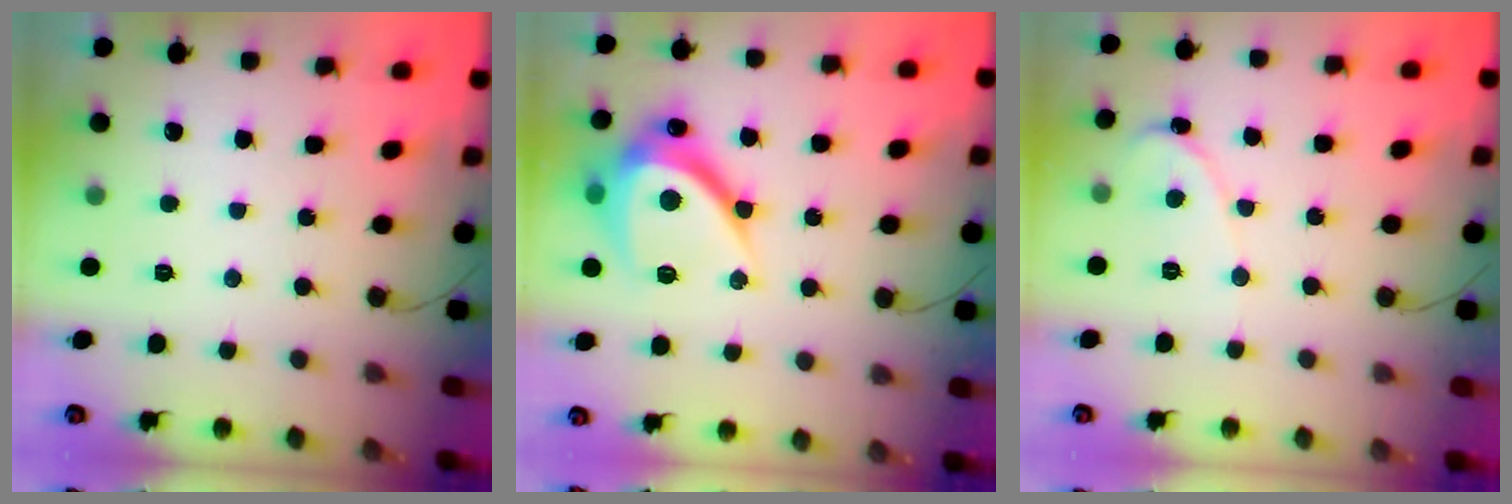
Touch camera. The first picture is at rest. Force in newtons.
{"total": 14.4, "press": 14.4, "slide": 0.5}
{"total": 1.0, "press": 1.0, "slide": 0.1}